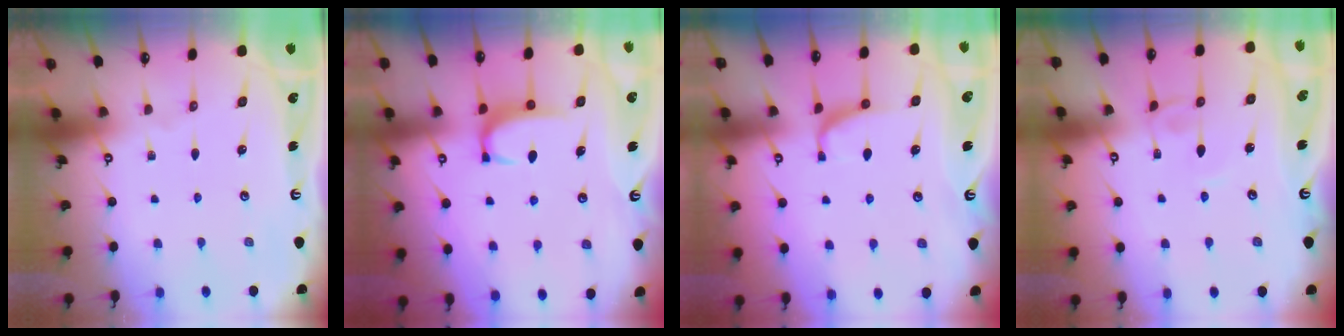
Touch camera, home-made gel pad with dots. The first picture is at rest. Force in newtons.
{"total": 2.1, "press": 2.1, "slide": 0.1}
{"total": 0.9, "press": 0.8, "slide": 0.4}
{"total": 3.8, "press": 3.8, "slide": 0.2}